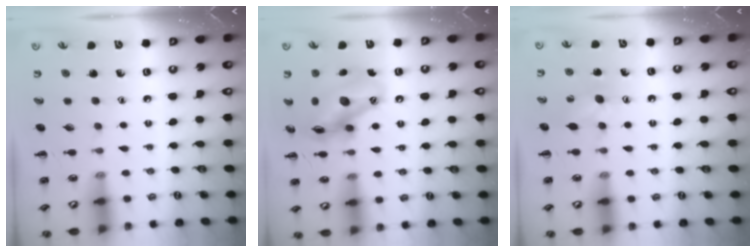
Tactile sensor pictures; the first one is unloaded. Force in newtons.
{"total": 15.3, "press": 14.9, "slide": 3.4}
{"total": 5.3, "press": 5.1, "slide": 1.3}